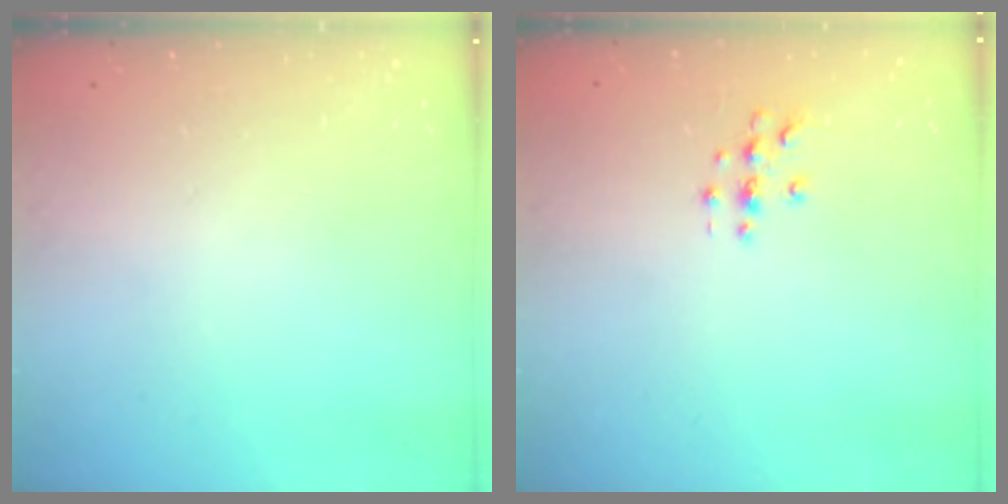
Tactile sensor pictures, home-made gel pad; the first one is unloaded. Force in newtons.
{"total": 2.7, "press": 2.7, "slide": 0.3}